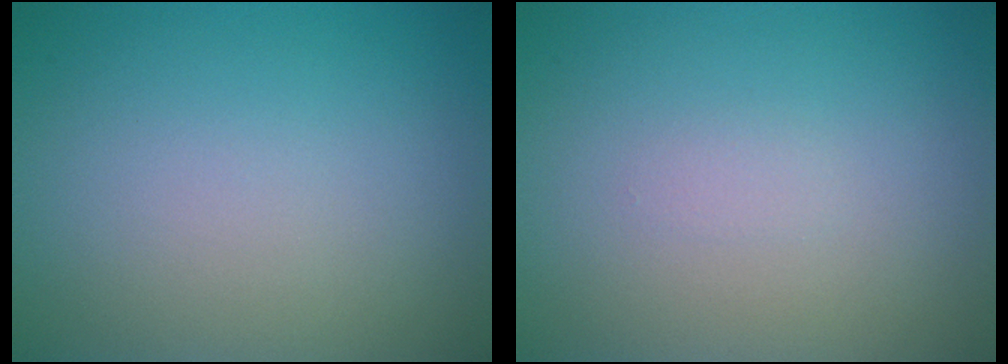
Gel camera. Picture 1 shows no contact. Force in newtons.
{"total": 0.5, "press": 0.5, "slide": 0.0}